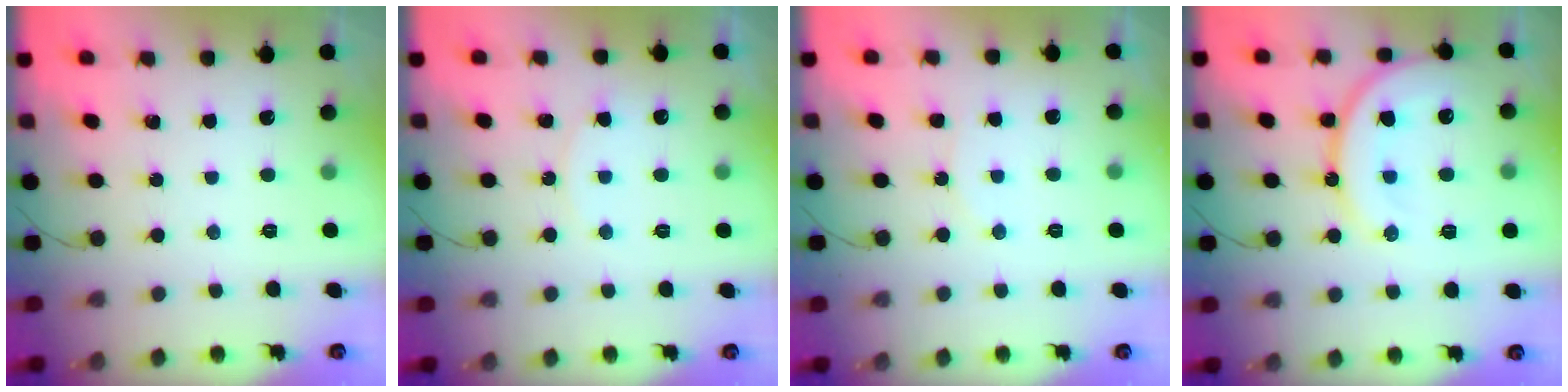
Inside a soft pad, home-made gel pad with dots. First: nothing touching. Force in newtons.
{"total": 4.6, "press": 4.6, "slide": 0.5}
{"total": 4.6, "press": 4.6, "slide": 0.5}
{"total": 15.7, "press": 15.6, "slide": 2.0}